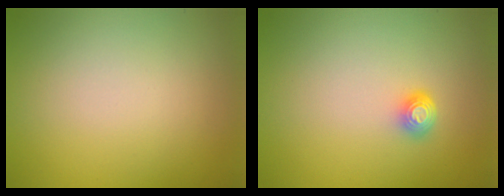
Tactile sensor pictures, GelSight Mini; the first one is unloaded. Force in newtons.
{"total": 1.5, "press": 1.2, "slide": 0.9}